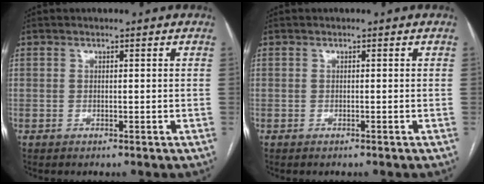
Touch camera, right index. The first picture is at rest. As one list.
[{"total": 0.0}]